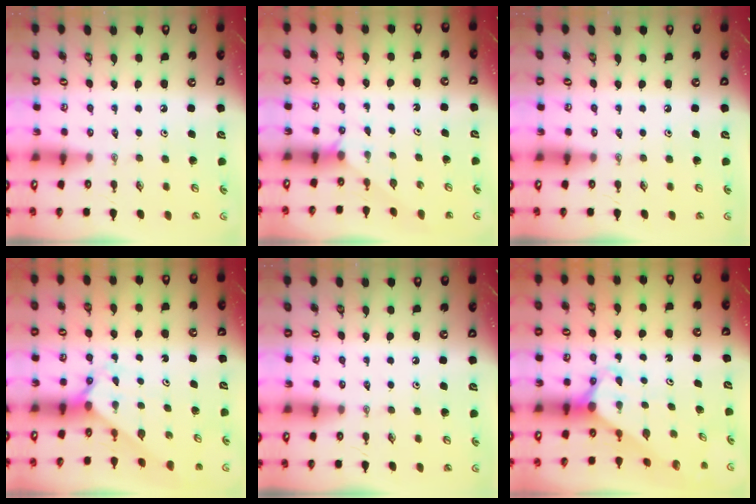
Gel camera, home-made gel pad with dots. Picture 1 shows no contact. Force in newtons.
{"total": 3.0, "press": 2.9, "slide": 0.3}
{"total": 0.0}
{"total": 2.0, "press": 2.0, "slide": 0.2}
{"total": 0.0}
{"total": 5.2, "press": 5.1, "slide": 0.2}